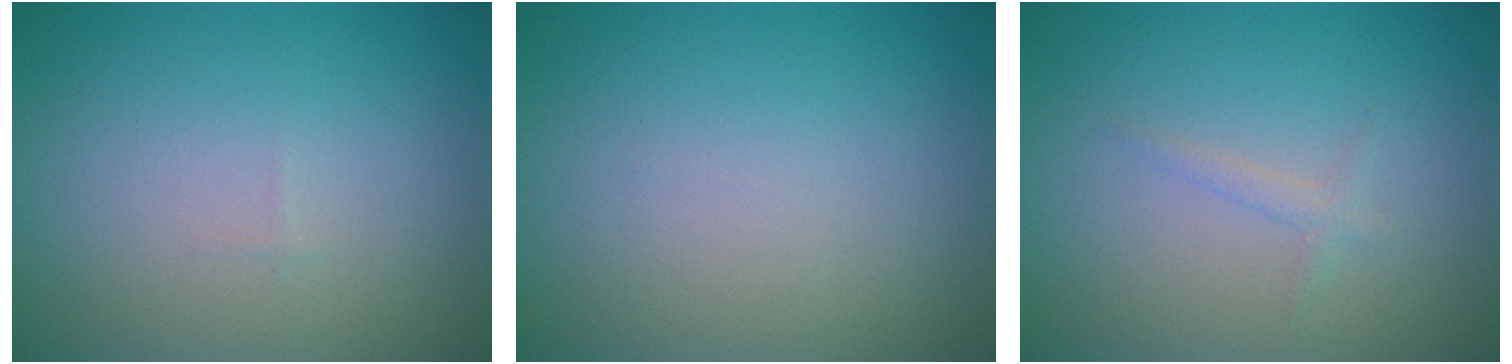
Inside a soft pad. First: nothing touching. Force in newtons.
{"total": 0.0}
{"total": 0.9, "press": 0.9, "slide": 0.1}